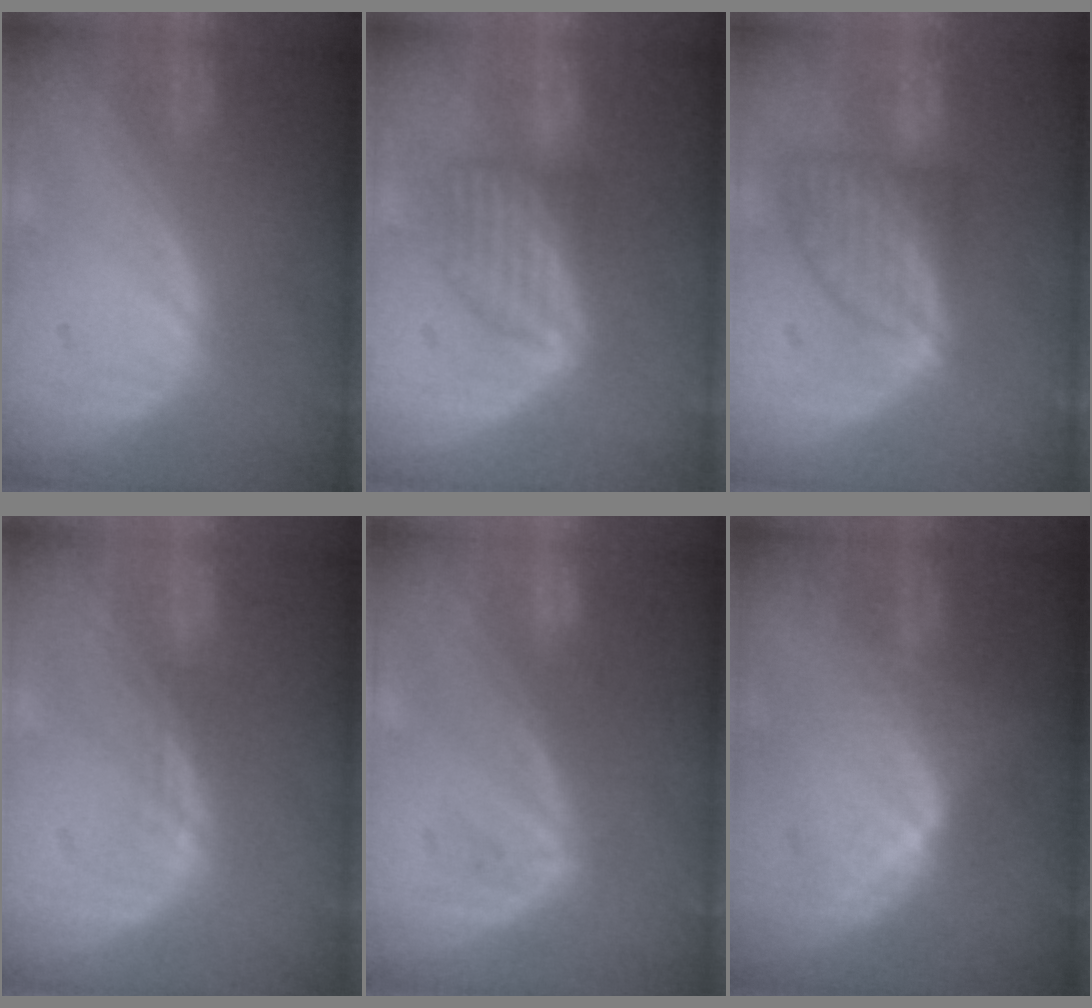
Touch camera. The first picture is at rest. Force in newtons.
{"total": 6.1, "press": 5.9, "slide": 1.3}
{"total": 7.4, "press": 6.8, "slide": 2.9}
{"total": 1.0, "press": 0.7, "slide": 0.7}
{"total": 1.5, "press": 1.4, "slide": 0.3}
{"total": 7.0, "press": 6.5, "slide": 2.8}